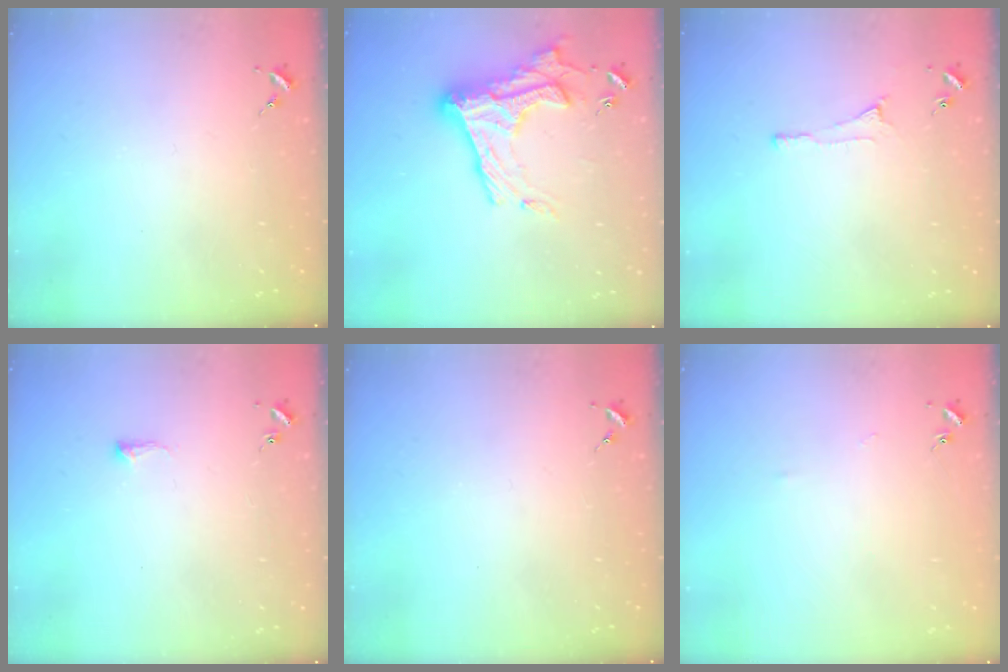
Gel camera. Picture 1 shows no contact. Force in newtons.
{"total": 21.3, "press": 21.2, "slide": 1.7}
{"total": 4.9, "press": 4.8, "slide": 0.6}
{"total": 5.2, "press": 5.1, "slide": 0.8}
{"total": 0.0}
{"total": 2.5, "press": 2.5, "slide": 0.4}